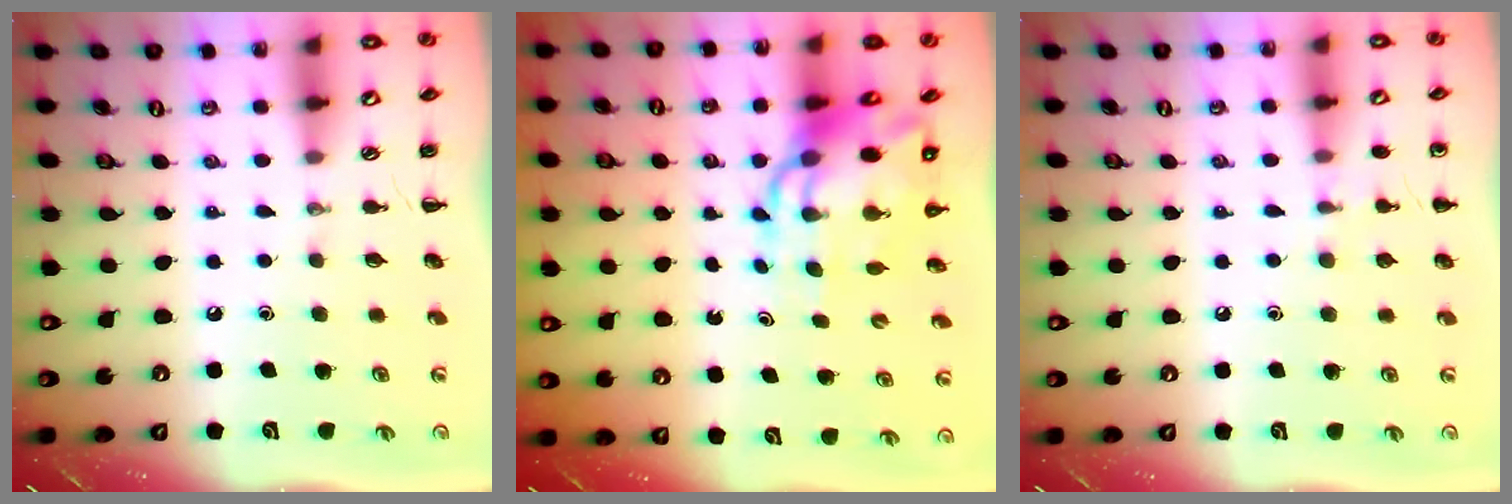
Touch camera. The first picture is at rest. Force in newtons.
{"total": 11.5, "press": 11.1, "slide": 3.1}
{"total": 5.9, "press": 5.6, "slide": 1.8}